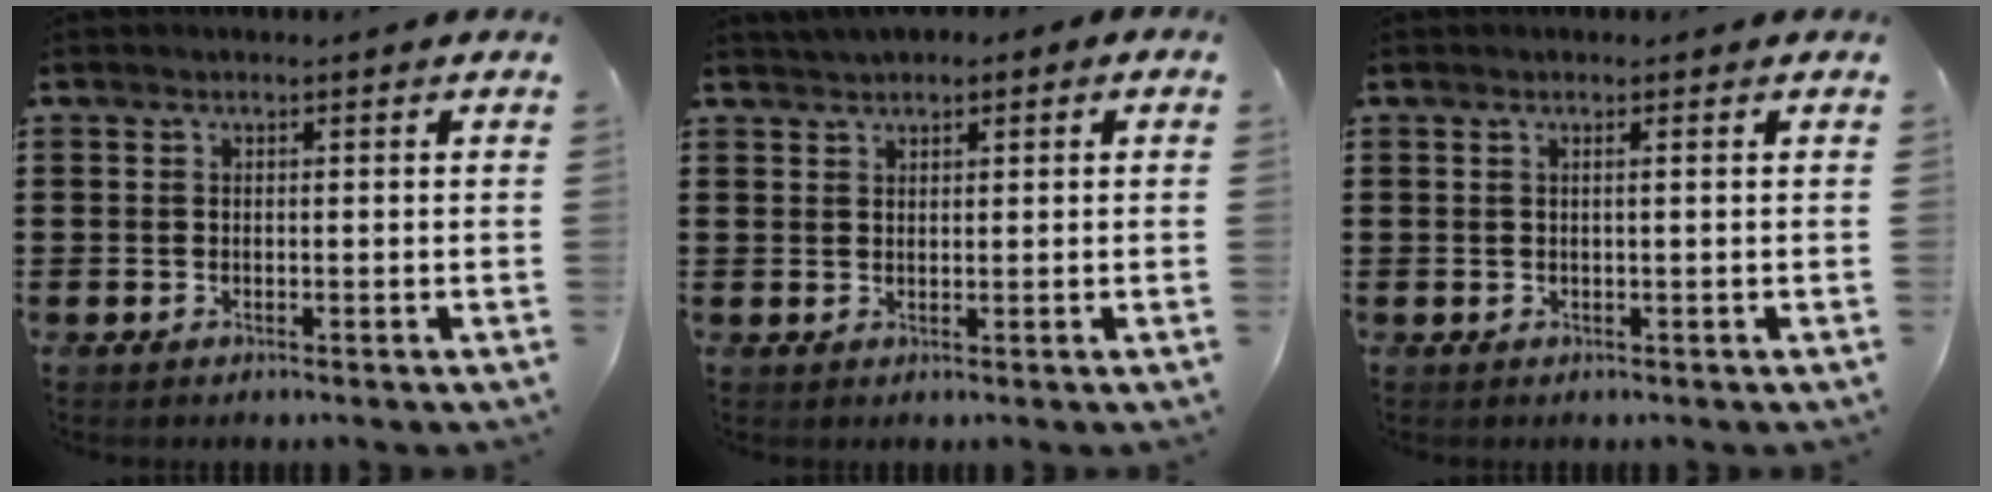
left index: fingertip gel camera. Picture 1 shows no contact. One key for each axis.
{"total": 1.5, "fx": 1.4, "fy": 0.6, "fz": 0.4, "tx": -0.012, "ty": 0.007, "tz": 0.026}
{"total": 0.7, "fx": 0.1, "fy": -0.2, "fz": 0.6, "tx": -0.011, "ty": -0.004, "tz": 0.003}